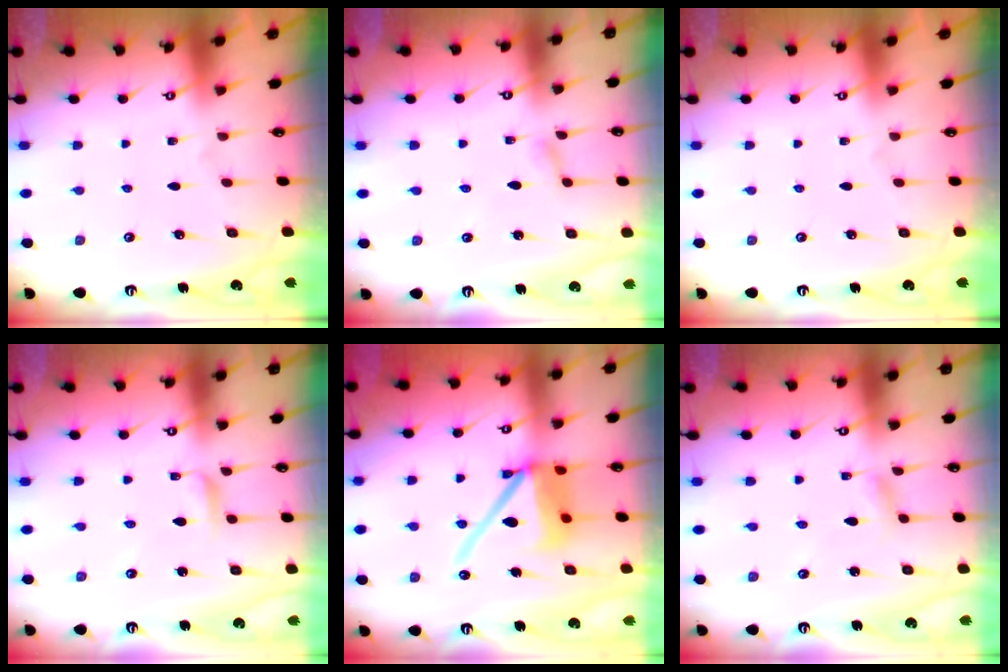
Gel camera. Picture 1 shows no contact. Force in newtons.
{"total": 2.1, "press": 2.1, "slide": 0.3}
{"total": 0.0}
{"total": 2.9, "press": 2.8, "slide": 0.3}
{"total": 14.8, "press": 14.6, "slide": 2.2}
{"total": 2.8, "press": 2.8, "slide": 0.3}